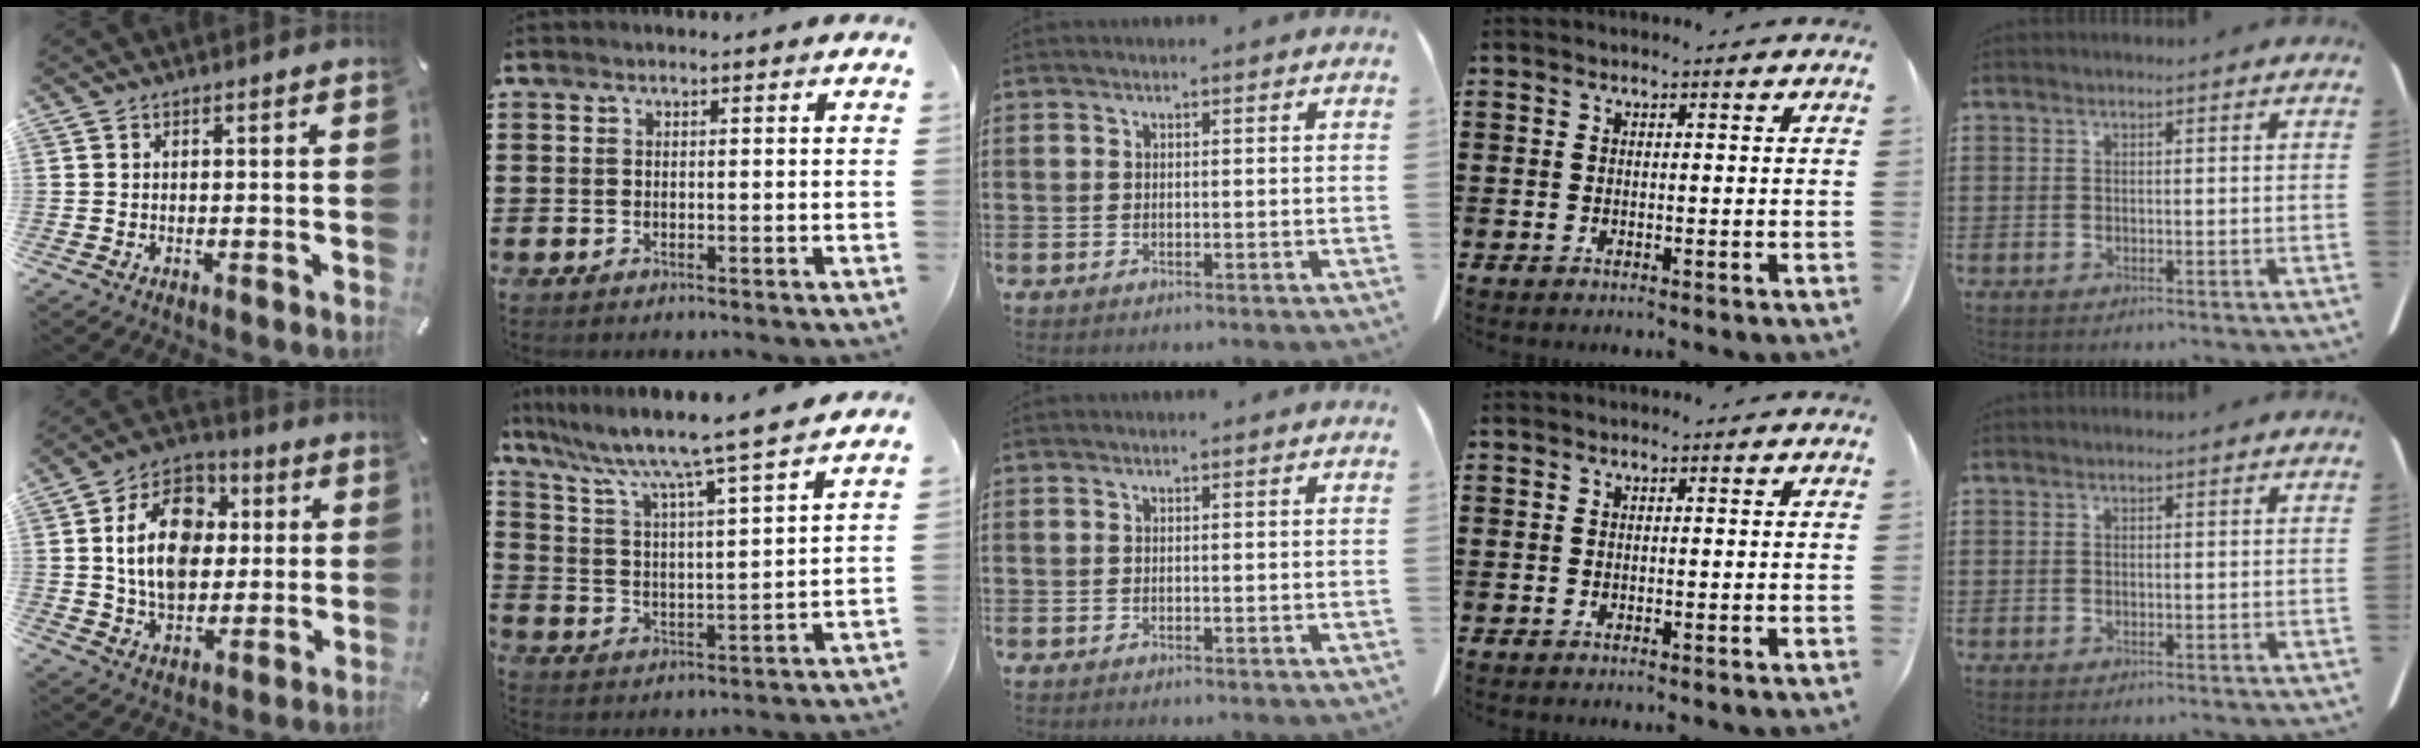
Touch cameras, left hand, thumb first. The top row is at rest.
{"thumb": {"total": 16.1, "force": [2.0, 12.2, 10.2], "torque": [-0.191, 0.012, 0.034]}, "index": {"total": 7.1, "force": [6.1, -0.8, 3.5], "torque": [-0.095, -0.050, 0.093]}}